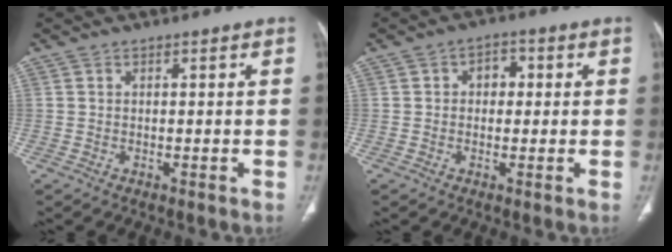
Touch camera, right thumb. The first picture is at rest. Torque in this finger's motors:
{"motor_torque": [-0.22, -0.19, -0.39, 0.19, 0.10]}